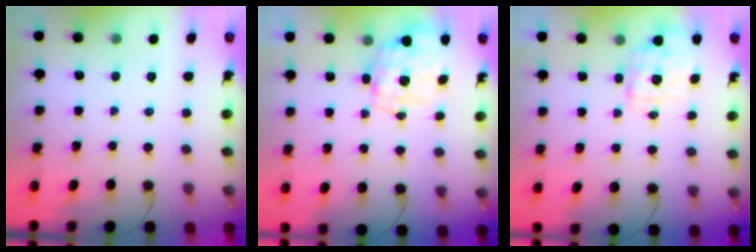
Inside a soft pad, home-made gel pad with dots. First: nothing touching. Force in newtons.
{"total": 6.2, "press": 5.9, "slide": 1.9}
{"total": 1.9, "press": 1.9, "slide": 0.5}